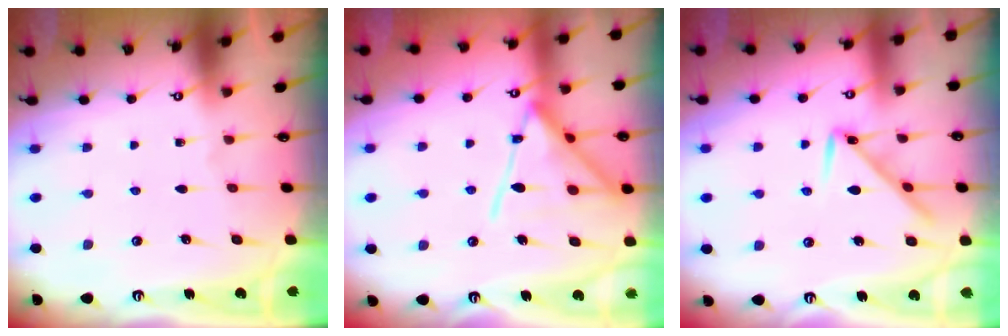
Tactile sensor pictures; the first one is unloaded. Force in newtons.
{"total": 17.0, "press": 16.9, "slide": 1.3}
{"total": 8.3, "press": 8.3, "slide": 0.7}